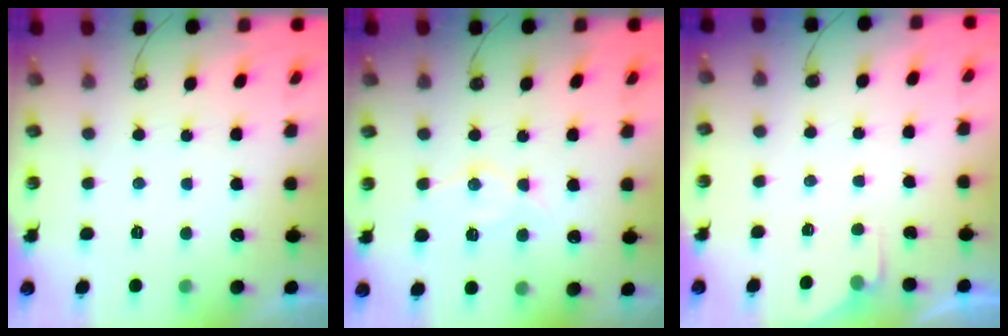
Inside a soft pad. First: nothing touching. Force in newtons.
{"total": 11.8, "press": 11.7, "slide": 1.2}
{"total": 3.9, "press": 3.9, "slide": 0.5}